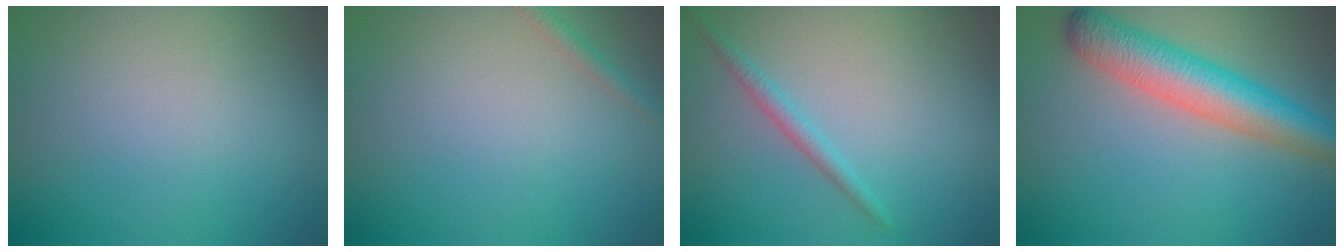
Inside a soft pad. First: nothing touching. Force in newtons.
{"total": 1.0, "press": 1.0, "slide": 0.0}
{"total": 1.4, "press": 1.4, "slide": 0.0}
{"total": 6.1, "press": 6.1, "slide": 0.2}